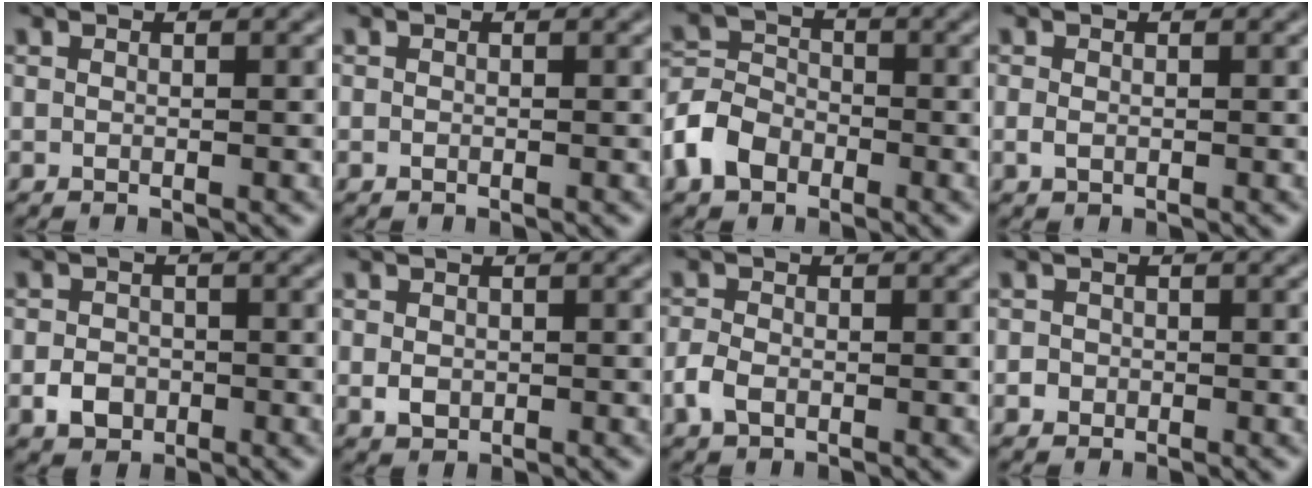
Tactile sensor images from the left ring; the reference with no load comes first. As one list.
[{"total": 0.0}, {"total": 4.5, "force": [-2.5, 3.2, 2.0], "torque": [-0.045, 0.004, -0.059]}, {"total": 0.7, "force": [-0.1, 0.5, 0.5], "torque": [-0.011, -0.003, -0.002]}, {"total": 2.4, "force": [-0.9, 1.9, 1.1], "torque": [-0.013, 0.000, -0.022]}, {"total": 1.6, "force": [-0.2, 1.3, 0.9], "torque": [-0.017, -0.004, -0.005]}, {"total": 1.9, "force": [-0.8, 1.2, 1.2], "torque": [-0.025, 0.000, -0.021]}, {"total": 0.9, "force": [-0.3, 0.8, 0.1], "torque": [0.005, -0.002, -0.006]}]